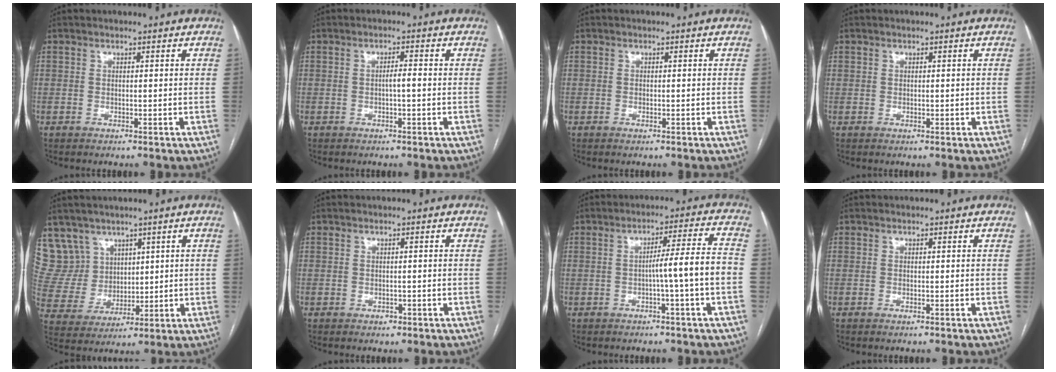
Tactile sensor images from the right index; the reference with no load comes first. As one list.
[{"total": 1.7, "force": [-0.3, 0.2, 1.6], "torque": [-0.028, 0.002, -0.004]}, {"total": 0.0}, {"total": 0.7, "force": [0.3, 0.6, 0.1], "torque": [0.004, 0.001, 0.004]}, {"total": 9.6, "force": [6.4, 7.1, 0.2], "torque": [-0.018, 0.032, 0.147]}, {"total": 0.9, "force": [-0.5, 0.7, 0.3], "torque": [-0.003, 0.001, -0.005]}, {"total": 7.1, "force": [-1.6, -1.1, 6.8], "torque": [-0.100, 0.013, -0.023]}, {"total": 0.0}]